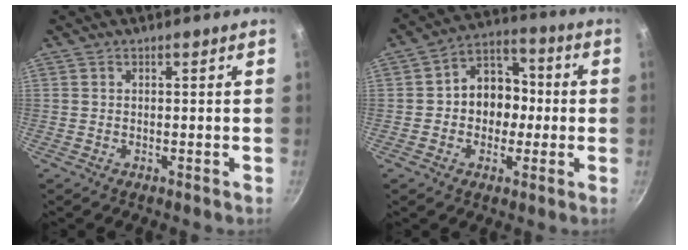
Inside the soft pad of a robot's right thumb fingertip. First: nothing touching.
{"total": 10.6, "force": [-0.6, 8.7, 6.0], "torque": [-0.032, 0.032, -0.024]}